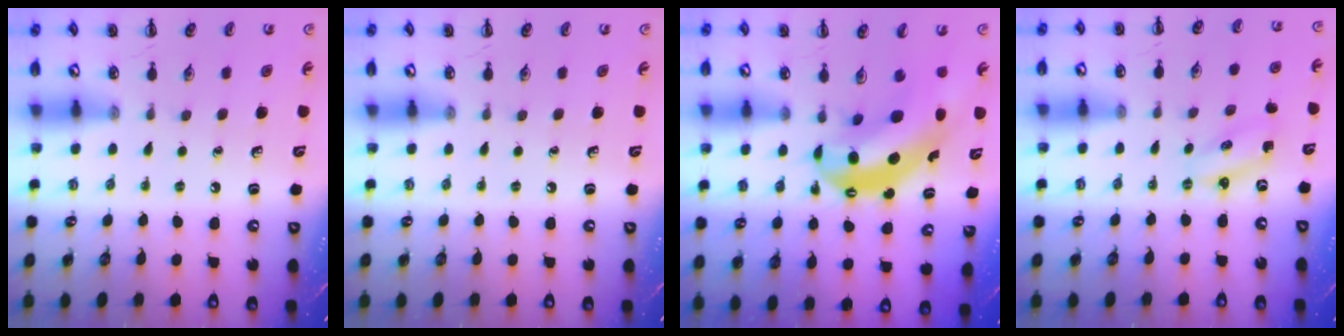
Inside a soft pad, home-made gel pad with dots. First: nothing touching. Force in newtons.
{"total": 0.0}
{"total": 8.1, "press": 7.8, "slide": 1.9}
{"total": 2.4, "press": 2.3, "slide": 0.5}